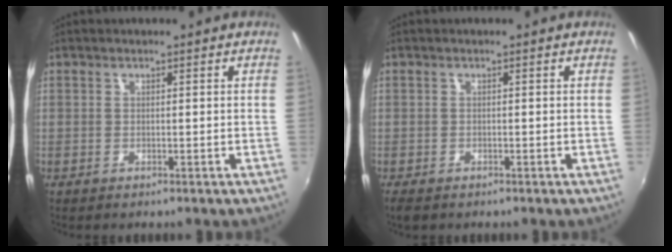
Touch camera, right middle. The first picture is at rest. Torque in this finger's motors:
{"motor_torque": [0.14, -0.11, 0.03, 0.02]}